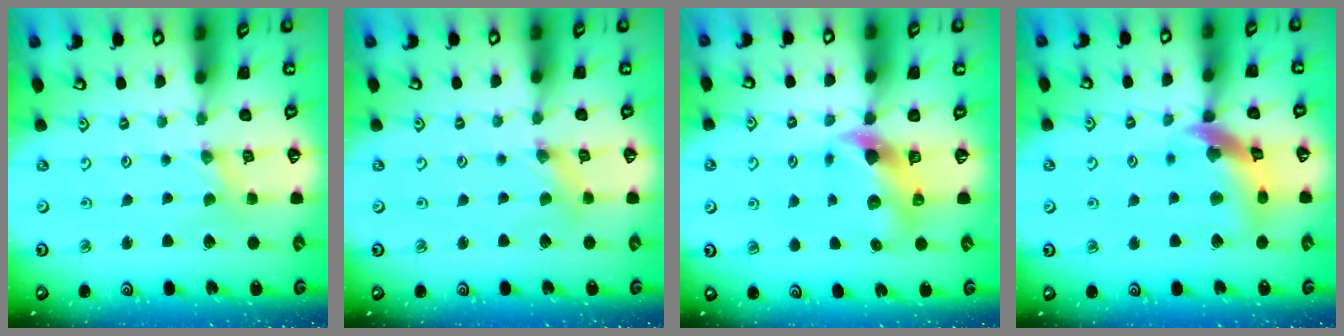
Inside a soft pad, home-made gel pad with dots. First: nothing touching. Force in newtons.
{"total": 2.1, "press": 2.1, "slide": 0.3}
{"total": 7.0, "press": 6.9, "slide": 1.0}
{"total": 12.6, "press": 12.5, "slide": 1.7}